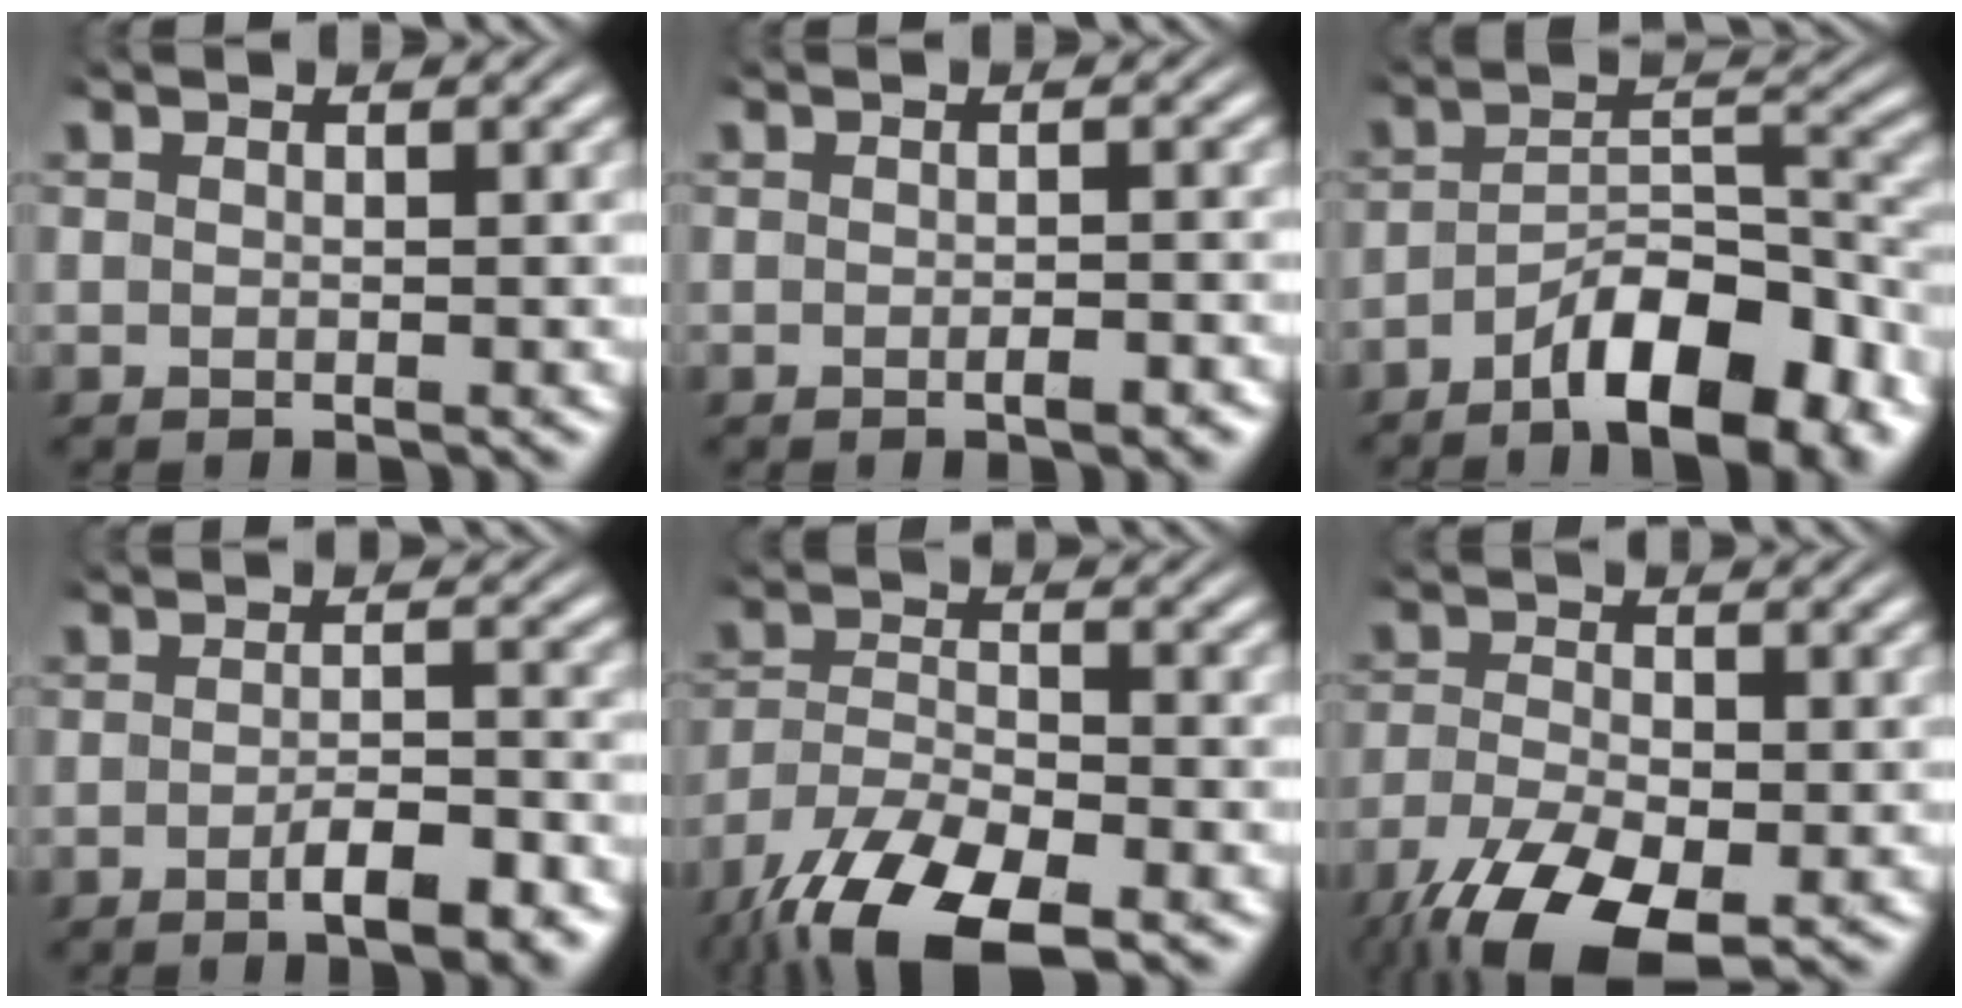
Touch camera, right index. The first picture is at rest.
{"total": 1.4, "force": [-1.0, 0.5, 0.9], "torque": [-0.013, 0.005, -0.021]}
{"total": 9.4, "force": [-6.0, 3.5, 6.3], "torque": [-0.077, -0.005, -0.096]}
{"total": 4.2, "force": [-2.6, 1.5, 2.9], "torque": [-0.038, -0.001, -0.052]}
{"total": 9.2, "force": [-5.5, 5.0, 5.5], "torque": [-0.110, -0.033, -0.077]}
{"total": 8.1, "force": [-4.7, 4.1, 5.2], "torque": [-0.107, -0.037, -0.057]}